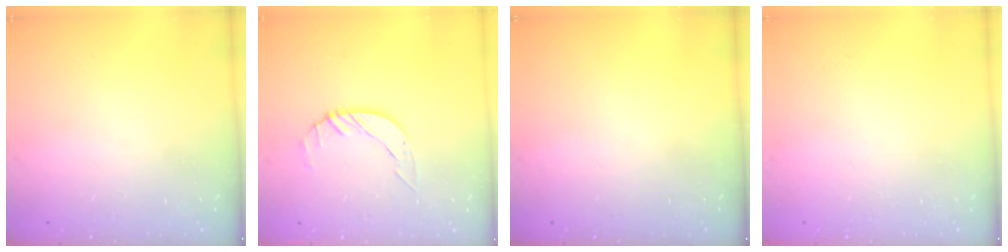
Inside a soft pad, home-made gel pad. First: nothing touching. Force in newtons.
{"total": 2.7, "press": 2.7, "slide": 0.3}
{"total": 0.0}
{"total": 0.0}